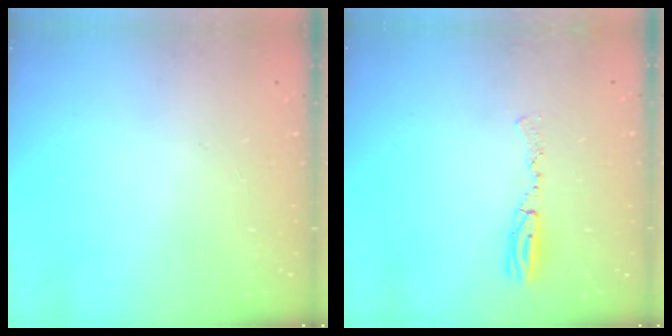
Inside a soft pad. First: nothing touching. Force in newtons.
{"total": 5.6, "press": 5.3, "slide": 1.9}